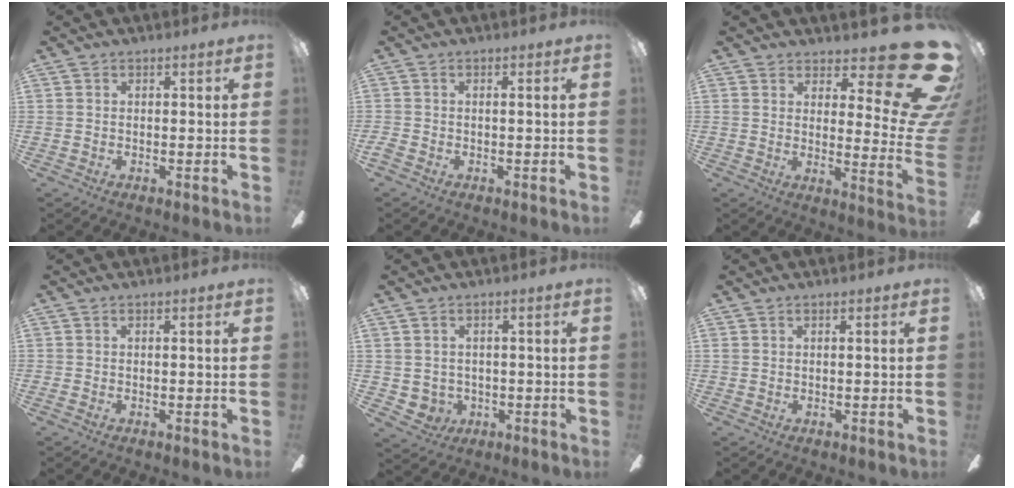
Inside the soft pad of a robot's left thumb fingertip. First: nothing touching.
{"total": 1.5, "force": [-0.5, 0.2, 1.4], "torque": [-0.025, 0.001, -0.008]}
{"total": 20.9, "force": [11.2, 7.0, 16.1], "torque": [-0.182, -0.084, 0.193]}
{"total": 0.7, "force": [-0.3, 0.0, 0.7], "torque": [-0.010, 0.000, -0.004]}
{"total": 3.2, "force": [0.5, 3.0, 1.0], "torque": [-0.034, 0.000, 0.008]}
{"total": 0.6, "force": [0.0, -0.1, 0.6], "torque": [-0.011, -0.001, 0.000]}